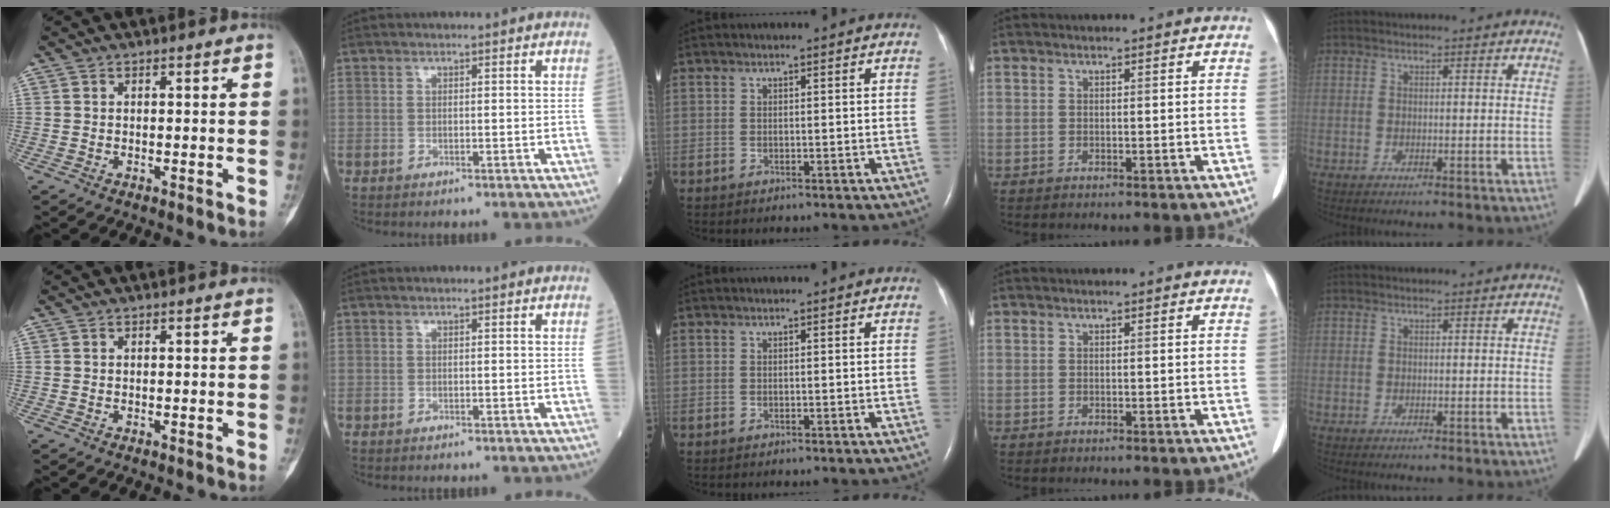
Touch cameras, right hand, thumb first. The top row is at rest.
{}